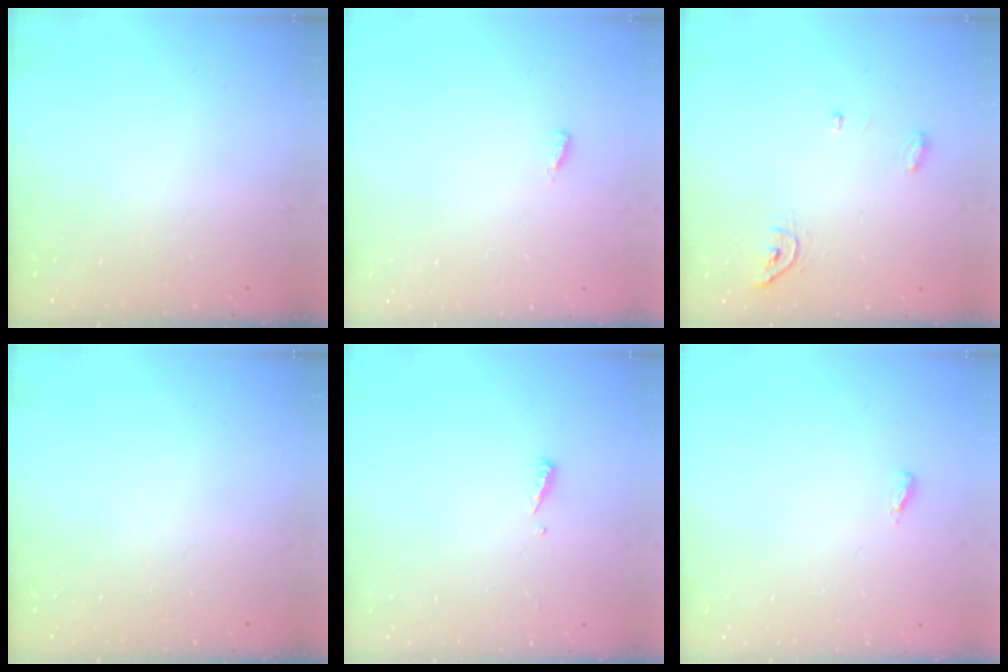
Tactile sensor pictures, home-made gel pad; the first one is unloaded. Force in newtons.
{"total": 4.4, "press": 2.2, "slide": 3.9}
{"total": 5.2, "press": 5.2, "slide": 0.1}
{"total": 0.0}
{"total": 3.7, "press": 3.6, "slide": 0.5}
{"total": 3.7, "press": 3.6, "slide": 1.0}